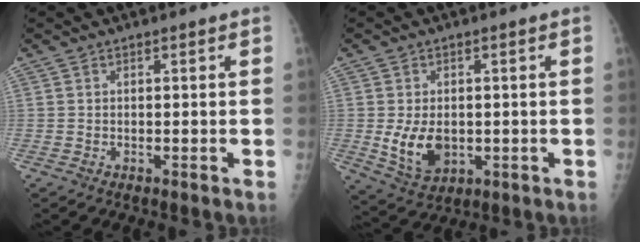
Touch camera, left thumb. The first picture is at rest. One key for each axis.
{"total": 7.5, "fx": -0.6, "fy": 5.2, "fz": 5.4, "tx": -0.081, "ty": -0.014, "tz": 0.005}